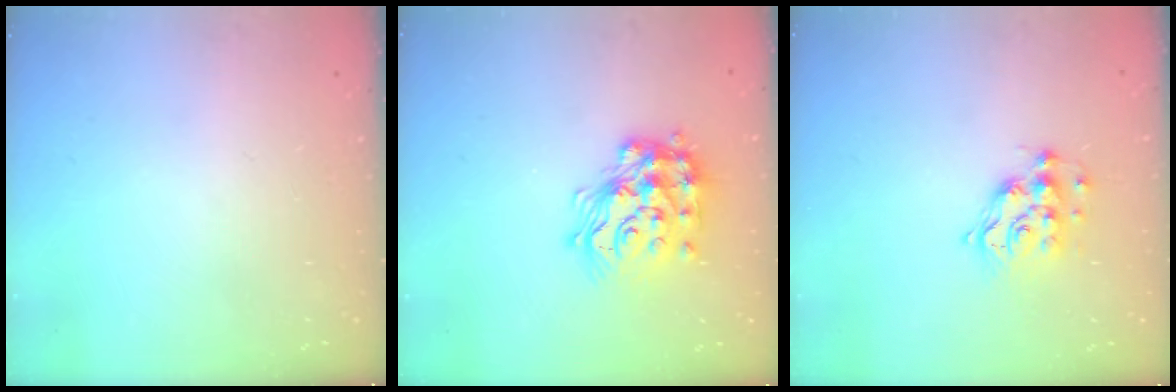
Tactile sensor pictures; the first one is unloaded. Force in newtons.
{"total": 19.2, "press": 19.2, "slide": 1.5}
{"total": 10.9, "press": 10.9, "slide": 0.8}